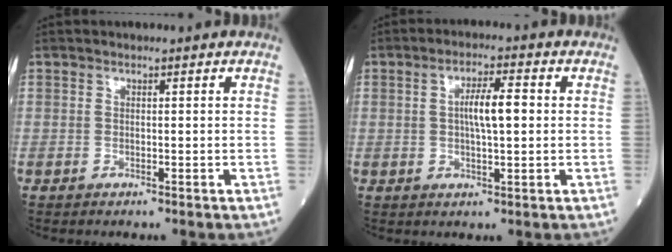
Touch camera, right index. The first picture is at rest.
{"total": 5.4, "force": [0.5, 1.0, 5.3], "torque": [-0.095, 0.008, 0.007]}